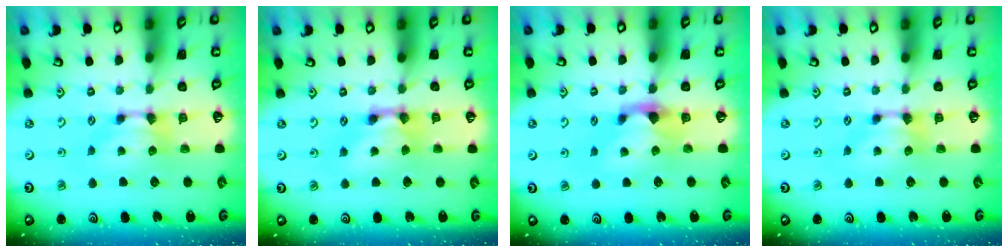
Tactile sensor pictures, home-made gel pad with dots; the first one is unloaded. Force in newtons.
{"total": 2.7, "press": 2.7, "slide": 0.2}
{"total": 1.8, "press": 1.2, "slide": 1.4}
{"total": 0.0}